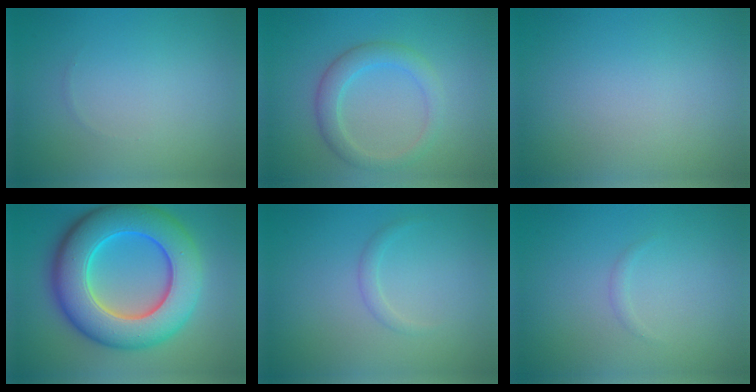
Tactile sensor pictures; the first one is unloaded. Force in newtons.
{"total": 2.9, "press": 2.9, "slide": 0.1}
{"total": 0.0}
{"total": 11.8, "press": 11.8, "slide": 0.2}
{"total": 0.9, "press": 0.9, "slide": 0.0}
{"total": 0.6, "press": 0.6, "slide": 0.1}